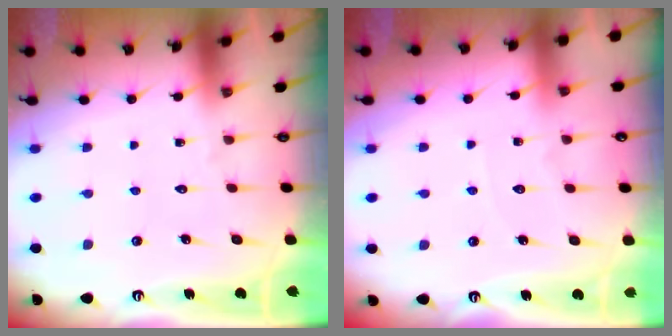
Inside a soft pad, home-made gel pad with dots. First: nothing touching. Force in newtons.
{"total": 3.9, "press": 3.9, "slide": 0.6}